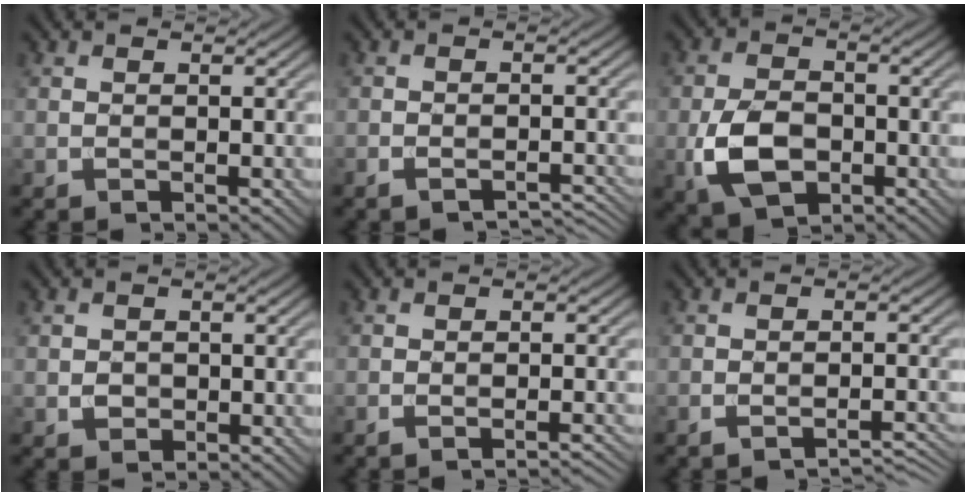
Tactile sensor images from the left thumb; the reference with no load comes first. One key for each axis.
{"total": 3.4, "fx": -2.9, "fy": 1.1, "fz": 1.5, "tx": -0.024, "ty": 0.002, "tz": -0.038}
{"total": 7.4, "fx": -2.4, "fy": 4.7, "fz": 5.1, "tx": -0.117, "ty": -0.009, "tz": -0.048}
{"total": 1.5, "fx": -0.3, "fy": 1.4, "fz": 0.5, "tx": -0.006, "ty": -0.007, "tz": -0.007}
{"total": 2.3, "fx": -1.8, "fy": 0.3, "fz": 1.3, "tx": -0.013, "ty": 0.005, "tz": -0.032}
{"total": 2.8, "fx": -2.5, "fy": 0.3, "fz": 1.3, "tx": -0.018, "ty": 0.005, "tz": -0.040}